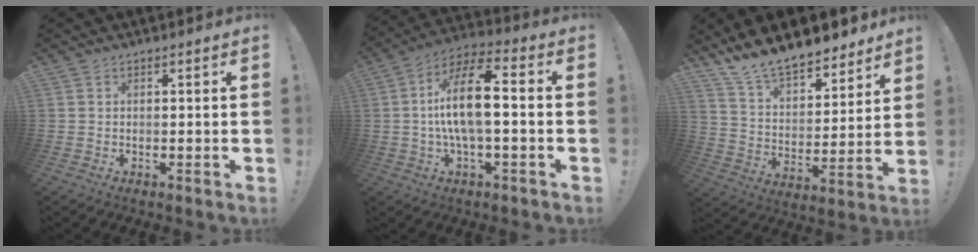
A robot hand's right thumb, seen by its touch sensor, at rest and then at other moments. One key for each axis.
{"total": 14.5, "fx": 0.0, "fy": 5.0, "fz": 13.6, "tx": -0.239, "ty": 0.006, "tz": -0.007}
{"total": 14.2, "fx": 12.7, "fy": 4.5, "fz": 4.4, "tx": -0.102, "ty": -0.099, "tz": 0.232}